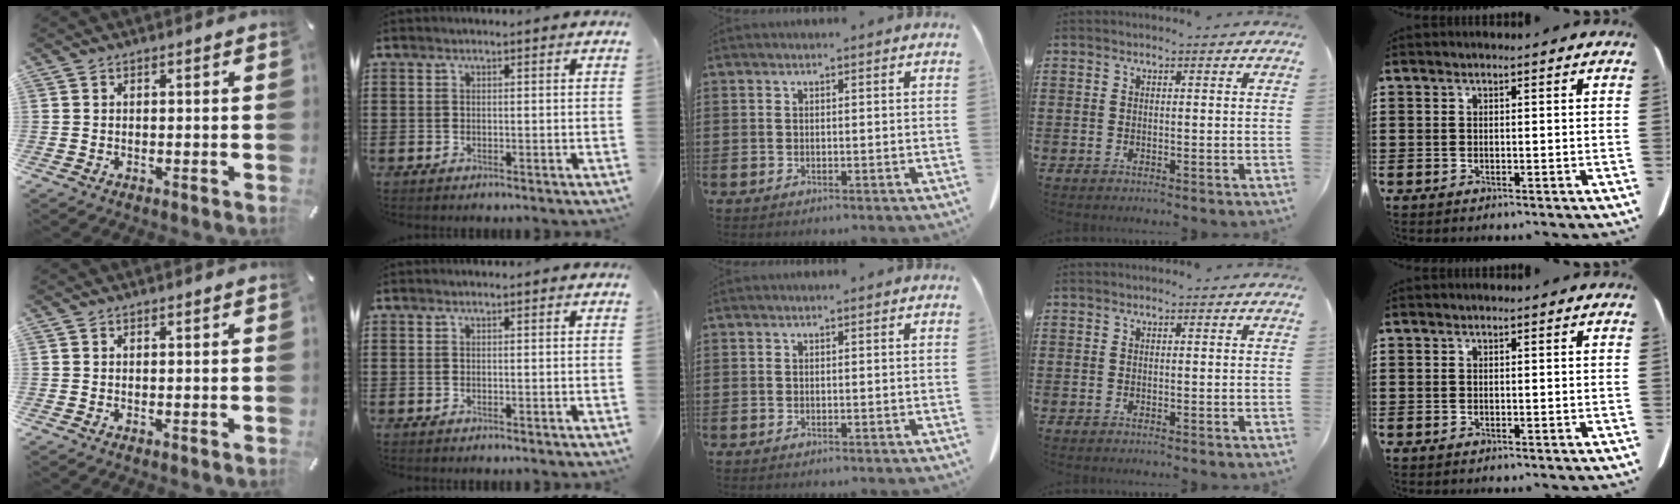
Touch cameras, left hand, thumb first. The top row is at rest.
{}